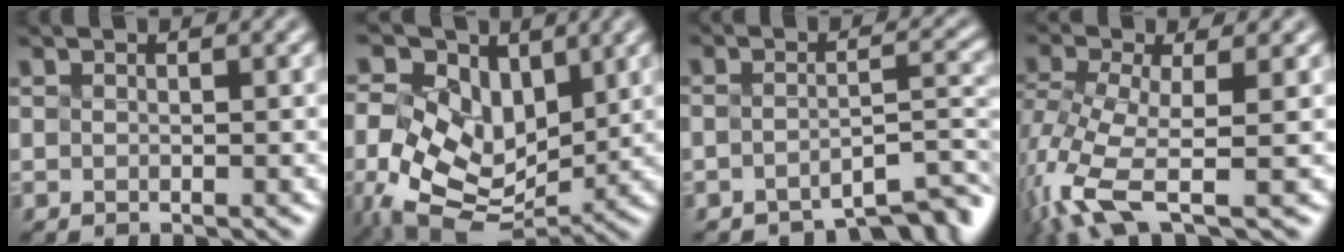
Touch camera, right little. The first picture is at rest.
{"total": 7.9, "force": [-0.1, 5.6, 5.6], "torque": [-0.124, -0.015, 0.036]}
{"total": 4.8, "force": [-4.6, -0.2, 1.6], "torque": [-0.026, -0.007, -0.037]}
{"total": 5.8, "force": [-4.4, 0.5, 3.7], "torque": [-0.119, -0.024, -0.060]}